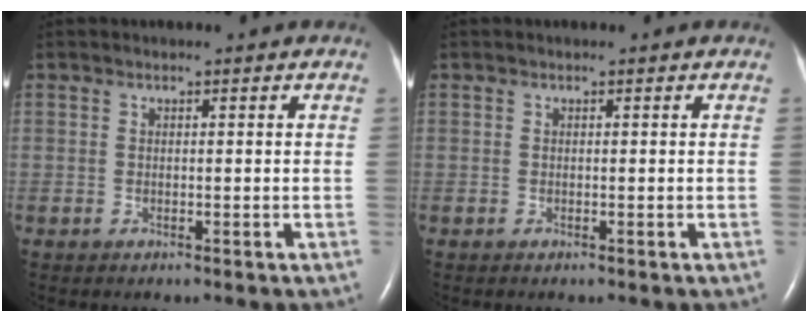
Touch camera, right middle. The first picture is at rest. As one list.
[{"total": 0.0}]